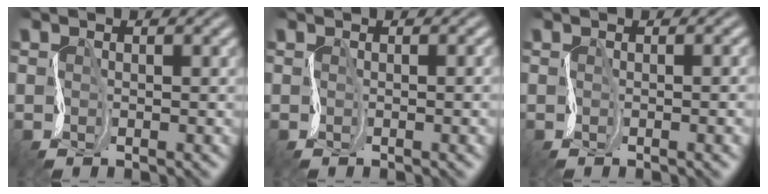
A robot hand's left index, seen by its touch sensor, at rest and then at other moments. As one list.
[{"total": 3.9, "force": [0.0, 1.8, 3.4], "torque": [-0.024, 0.014, -0.006]}, {"total": 4.8, "force": [-0.2, 2.3, 4.3], "torque": [-0.025, 0.016, -0.010]}]